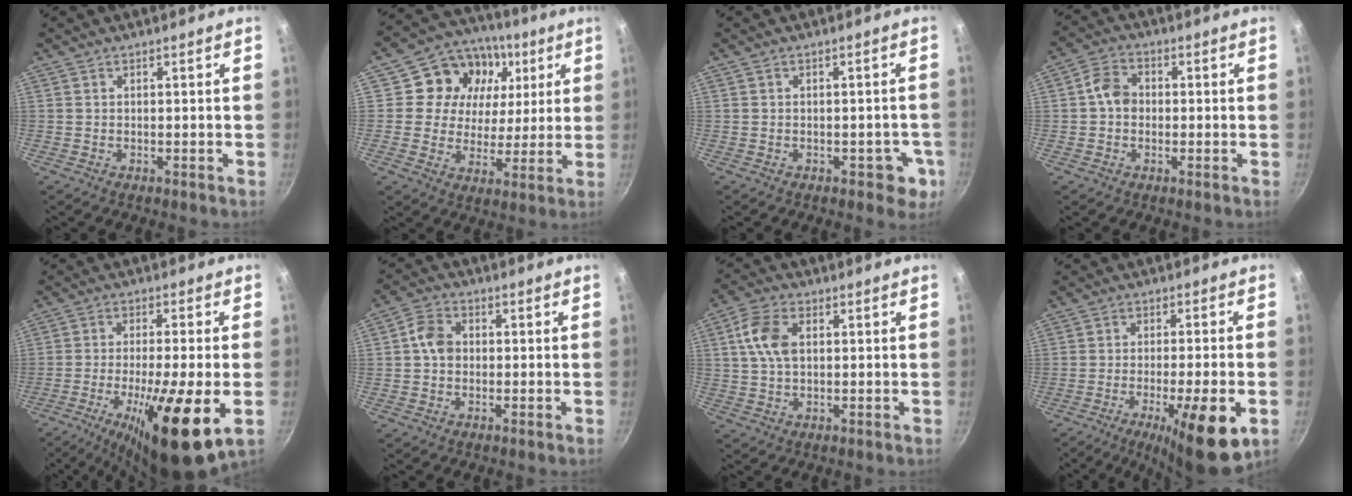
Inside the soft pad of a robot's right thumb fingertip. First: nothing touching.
{"total": 15.5, "force": [4.8, 13.2, 6.6], "torque": [-0.084, -0.008, 0.066]}
{"total": 4.5, "force": [-1.5, 2.9, 3.0], "torque": [0.001, 0.015, -0.010]}
{"total": 5.2, "force": [0.0, 4.2, 3.1], "torque": [-0.041, 0.019, -0.011]}
{"total": 18.2, "force": [-5.7, 3.7, 16.8], "torque": [-0.276, 0.001, -0.091]}
{"total": 5.4, "force": [0.2, 4.3, 3.3], "torque": [-0.047, 0.017, -0.006]}
{"total": 8.0, "force": [1.8, 4.9, 6.1], "torque": [-0.112, 0.009, 0.030]}
{"total": 15.1, "force": [-5.8, 3.5, 13.5], "torque": [-0.194, 0.009, -0.080]}